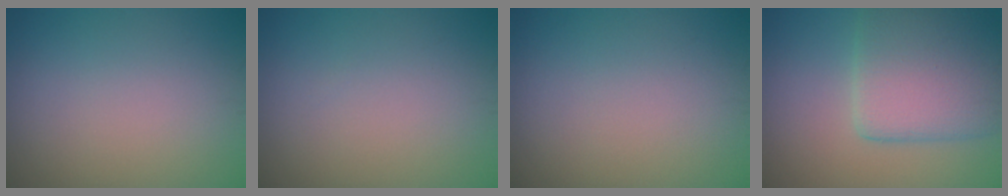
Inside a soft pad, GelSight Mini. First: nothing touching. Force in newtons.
{"total": 0.0}
{"total": 0.0}
{"total": 7.2, "press": 7.2, "slide": 0.5}